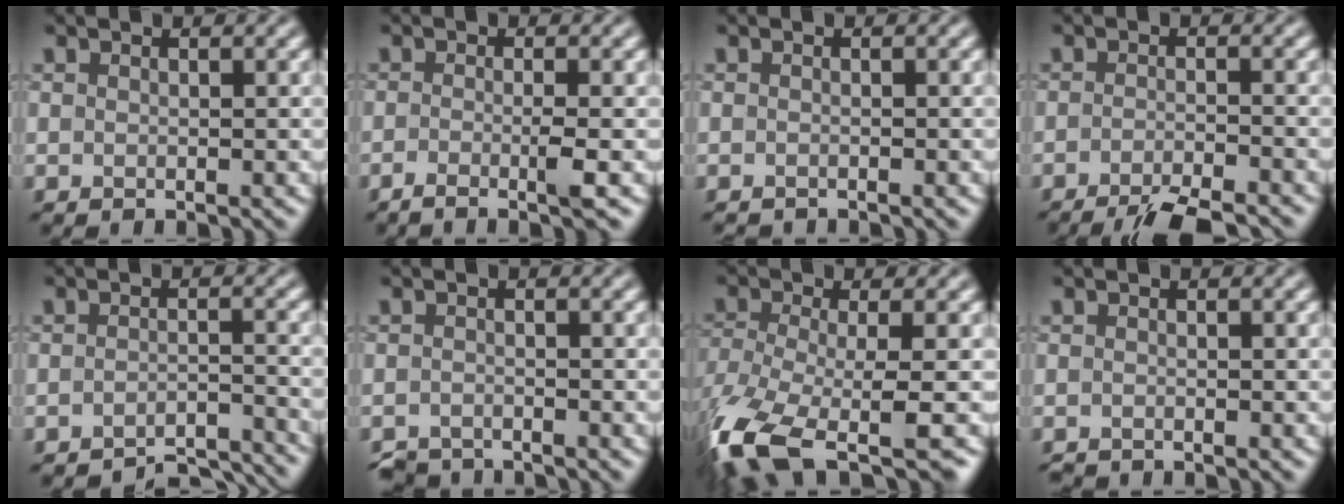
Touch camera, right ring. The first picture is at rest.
{"total": 2.6, "force": [-1.3, 0.2, 2.3], "torque": [-0.039, -0.003, -0.035]}
{"total": 0.9, "force": [-0.9, 0.0, 0.0], "torque": [-0.001, -0.004, -0.019]}
{"total": 5.1, "force": [-4.1, 0.6, 3.0], "torque": [-0.050, -0.003, -0.070]}
{"total": 5.2, "force": [-4.9, 0.5, 1.5], "torque": [-0.022, -0.001, -0.069]}
{"total": 2.8, "force": [-2.7, 0.7, 0.4], "torque": [-0.004, -0.004, -0.054]}
{"total": 11.1, "force": [-6.8, 3.6, 7.9], "torque": [-0.181, -0.023, -0.123]}
{"total": 0.9, "force": [-0.9, 0.0, 0.0], "torque": [0.000, -0.002, -0.021]}